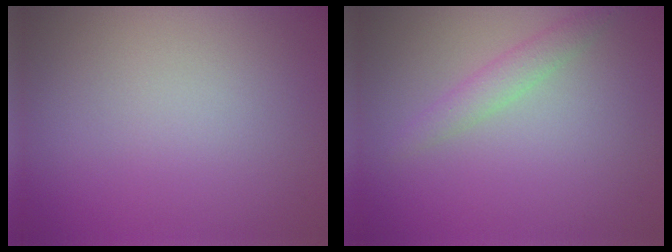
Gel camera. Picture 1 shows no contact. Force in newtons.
{"total": 1.7, "press": 1.7, "slide": 0.0}